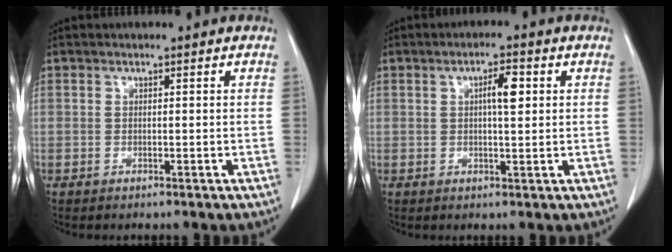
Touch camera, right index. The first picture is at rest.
{"total": 3.7, "force": [0.9, 0.8, 3.5], "torque": [-0.060, 0.005, 0.013]}